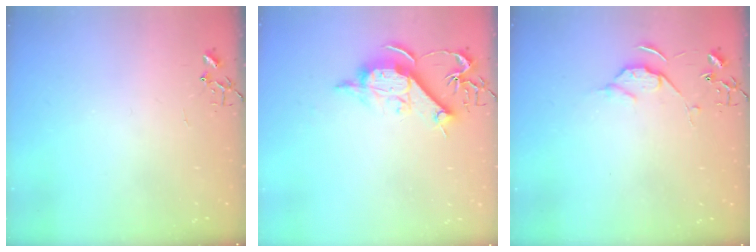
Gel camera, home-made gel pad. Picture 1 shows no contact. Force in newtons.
{"total": 11.7, "press": 11.7, "slide": 0.6}
{"total": 5.7, "press": 5.7, "slide": 0.8}